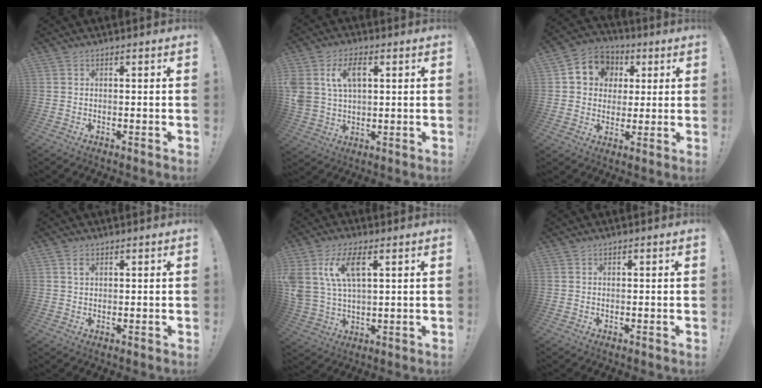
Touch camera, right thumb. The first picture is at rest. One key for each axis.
{"total": 9.9, "fx": 3.6, "fy": 6.6, "fz": 6.4, "tx": -0.115, "ty": 0.001, "tz": 0.067}
{"total": 10.6, "fx": 3.1, "fy": 9.3, "fz": 3.8, "tx": -0.054, "ty": -0.005, "tz": 0.064}
{"total": 2.2, "fx": 1.2, "fy": 1.4, "fz": 1.2, "tx": -0.018, "ty": -0.002, "tz": 0.021}
{"total": 12.2, "fx": 5.3, "fy": 6.1, "fz": 9.1, "tx": -0.184, "ty": -0.013, "tz": 0.094}
{"total": 0.0}